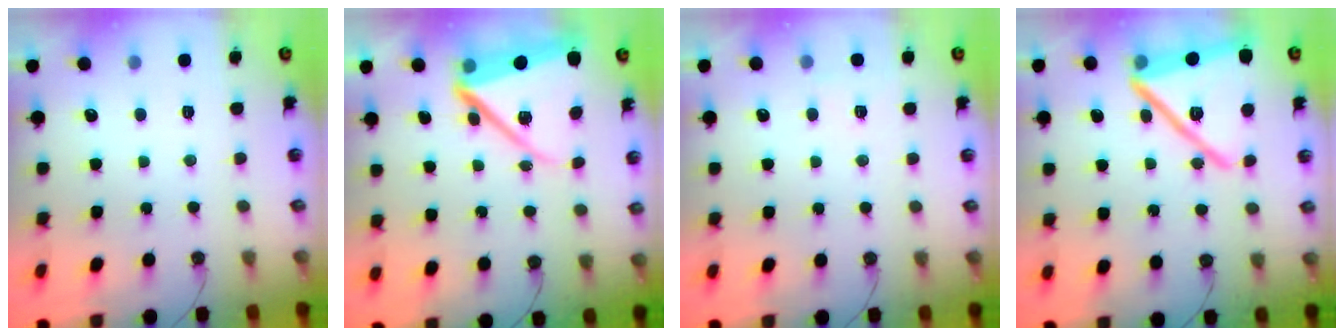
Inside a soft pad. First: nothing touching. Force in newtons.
{"total": 14.1, "press": 13.9, "slide": 2.1}
{"total": 3.5, "press": 3.5, "slide": 0.6}
{"total": 21.8, "press": 20.7, "slide": 6.8}